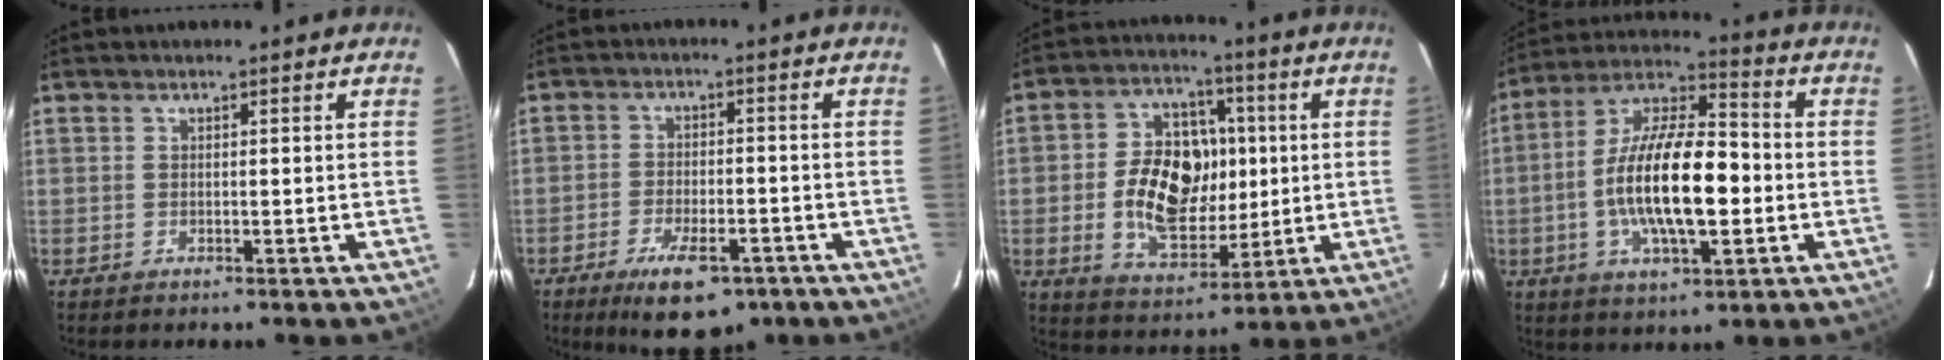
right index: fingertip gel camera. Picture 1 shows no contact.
{"total": 11.0, "force": [-7.1, 4.4, 7.2], "torque": [-0.142, -0.013, -0.107]}
{"total": 15.5, "force": [-0.1, 10.2, 11.7], "torque": [-0.226, 0.020, 0.011]}
{"total": 18.3, "force": [-2.7, 6.7, 16.8], "torque": [-0.319, 0.002, -0.055]}